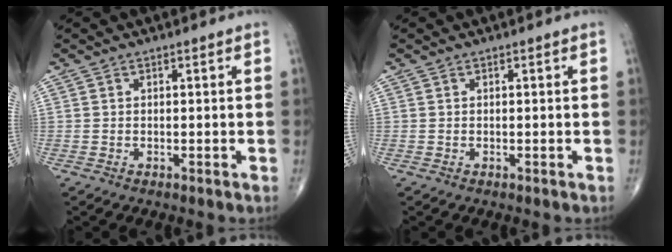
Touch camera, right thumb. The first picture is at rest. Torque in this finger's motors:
{"motor_torque": [-0.03, 0.03, 0.00, 0.00, 0.00]}